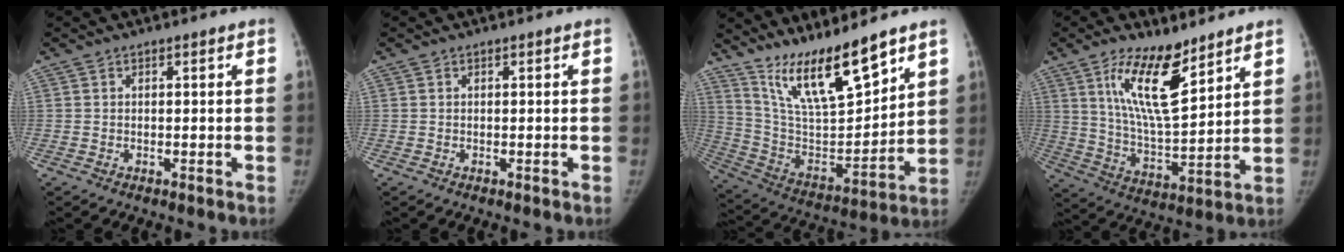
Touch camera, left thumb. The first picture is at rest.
{"total": 0.0}
{"total": 17.8, "force": [13.2, 4.2, 11.1], "torque": [-0.164, -0.075, 0.255]}
{"total": 14.2, "force": [8.5, 4.7, 10.3], "torque": [-0.159, -0.062, 0.166]}